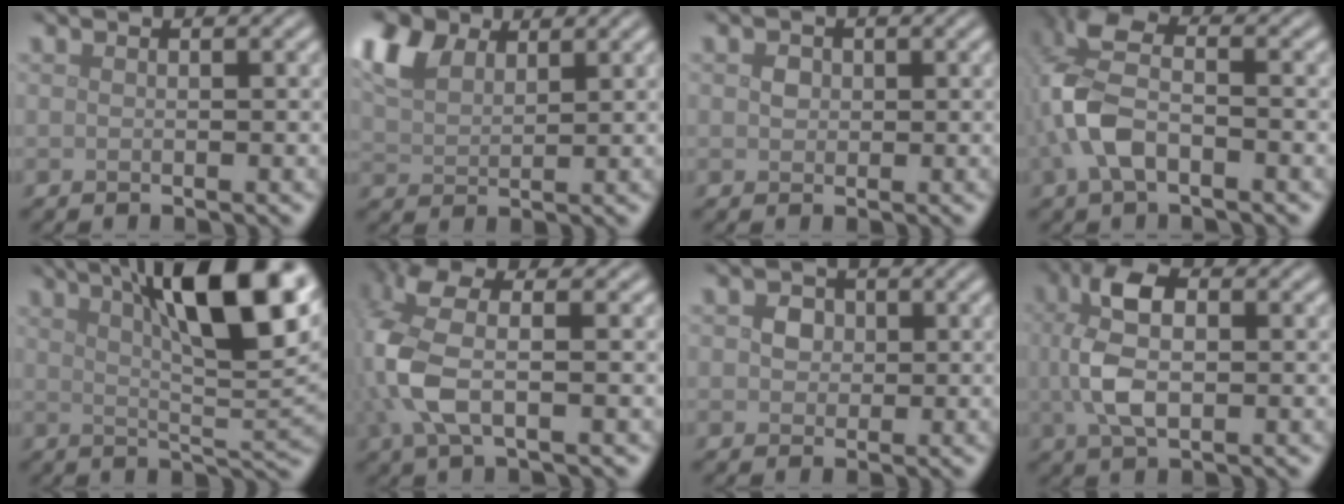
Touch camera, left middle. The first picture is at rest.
{"total": 7.1, "force": [4.5, 3.8, 4.0], "torque": [-0.113, 0.023, 0.080]}
{"total": 1.0, "force": [0.1, 1.0, 0.3], "torque": [-0.006, -0.002, 0.000]}
{"total": 6.2, "force": [-1.6, 3.3, 5.0], "torque": [-0.124, 0.011, -0.042]}
{"total": 13.1, "force": [5.8, 3.6, 11.1], "torque": [-0.153, 0.013, 0.088]}
{"total": 6.0, "force": [-0.6, 2.5, 5.4], "torque": [-0.134, 0.010, -0.017]}
{"total": 1.8, "force": [0.1, 1.6, 0.7], "torque": [-0.008, -0.002, 0.000]}
{"total": 5.8, "force": [0.4, 3.1, 4.9], "torque": [-0.109, 0.007, 0.003]}